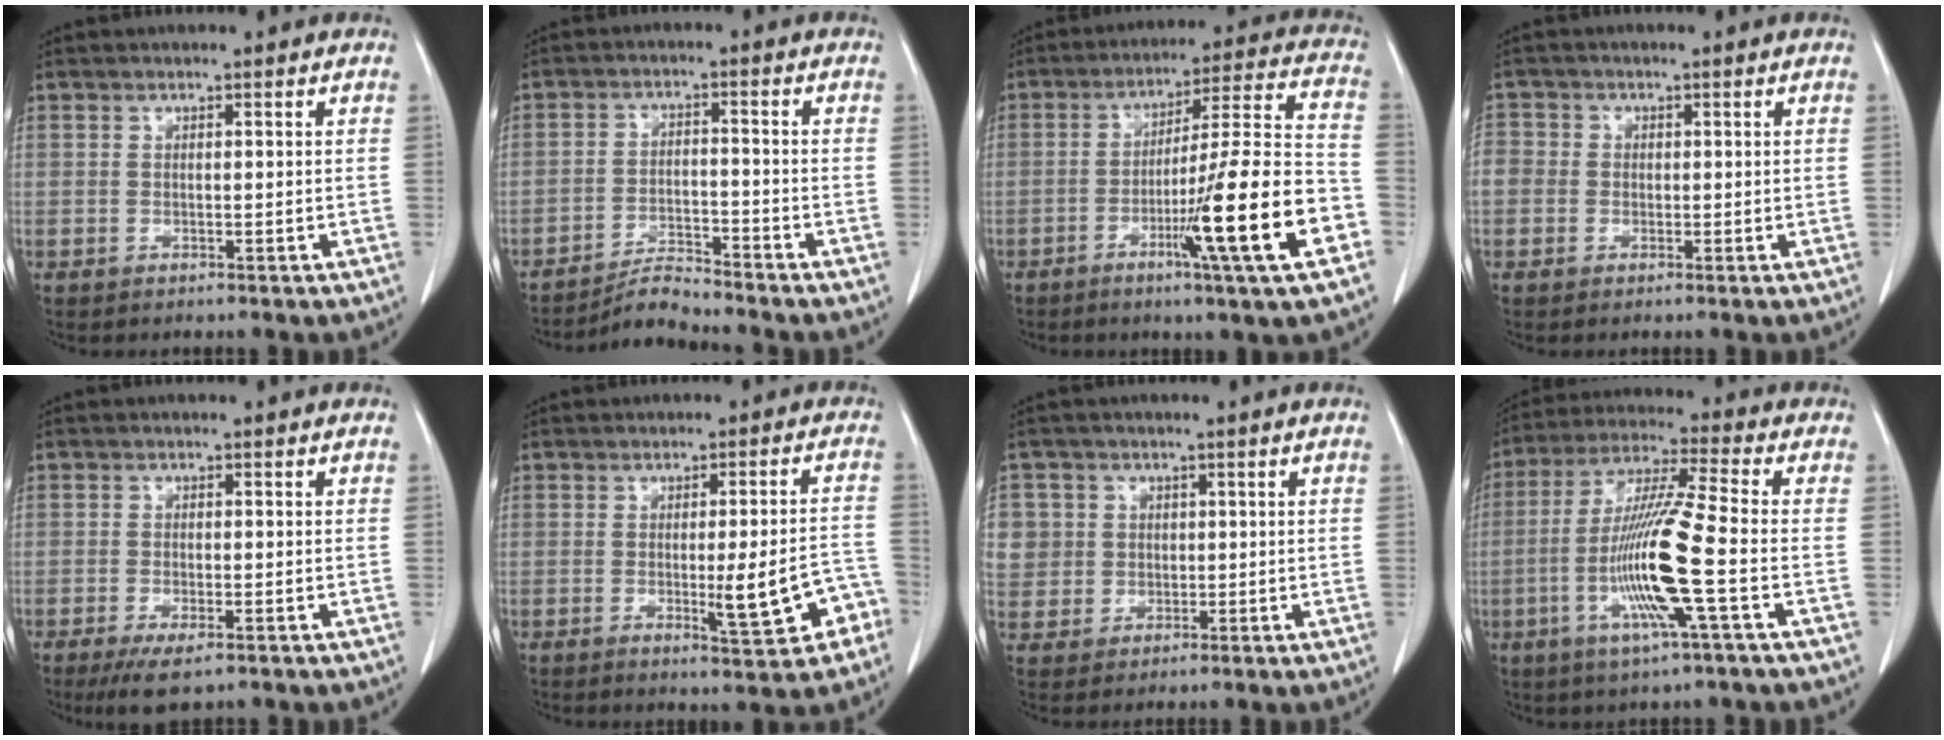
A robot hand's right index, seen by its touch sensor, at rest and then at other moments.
{"total": 4.3, "force": [-4.2, -0.8, 0.0], "torque": [-0.004, -0.012, -0.073]}
{"total": 17.3, "force": [-6.7, -0.8, 16.0], "torque": [-0.245, -0.008, -0.106]}
{"total": 4.8, "force": [-0.2, 4.6, 1.5], "torque": [-0.041, 0.021, -0.007]}
{"total": 4.4, "force": [-2.6, 1.1, 3.3], "torque": [-0.059, -0.011, -0.038]}
{"total": 8.9, "force": [-3.3, 1.3, 8.1], "torque": [-0.100, 0.006, -0.035]}
{"total": 8.1, "force": [1.5, 7.8, 1.4], "torque": [-0.052, 0.026, 0.043]}
{"total": 13.7, "force": [-3.5, -0.7, 13.2], "torque": [-0.268, -0.011, -0.075]}